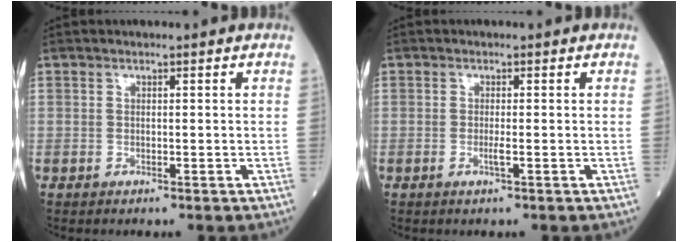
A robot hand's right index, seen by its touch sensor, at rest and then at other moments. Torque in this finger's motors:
{"motor_torque": [0.08, -0.02, 0.14, 0.00]}